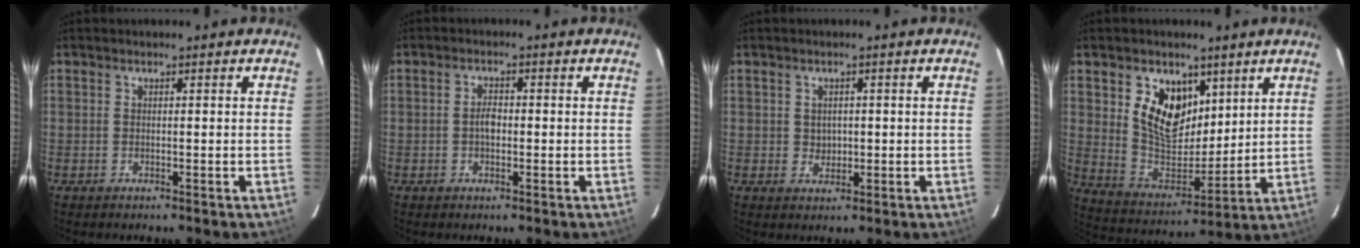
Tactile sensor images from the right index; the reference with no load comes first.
{"total": 2.2, "force": [-0.3, 1.3, 1.7], "torque": [-0.031, 0.007, -0.006]}
{"total": 2.5, "force": [0.1, 2.3, 0.8], "torque": [-0.010, 0.003, 0.006]}
{"total": 12.8, "force": [5.8, 8.2, 7.8], "torque": [-0.139, -0.003, 0.122]}